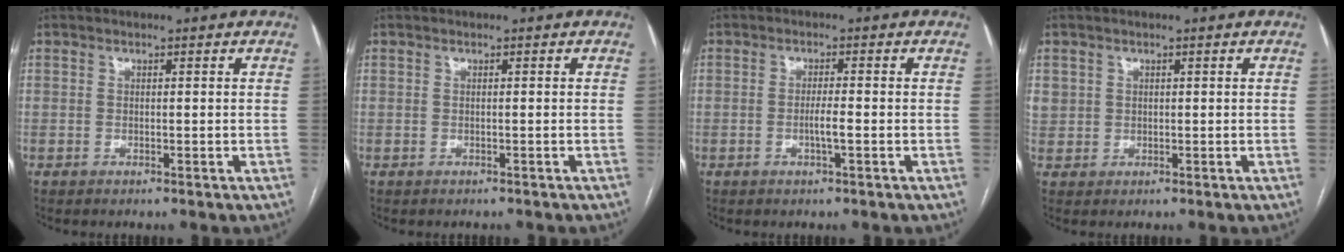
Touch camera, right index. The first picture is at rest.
{"total": 0.0}
{"total": 2.3, "force": [-0.6, 0.0, 2.2], "torque": [-0.041, -0.001, -0.011]}
{"total": 2.7, "force": [0.9, 2.5, 0.5], "torque": [-0.008, 0.012, 0.025]}